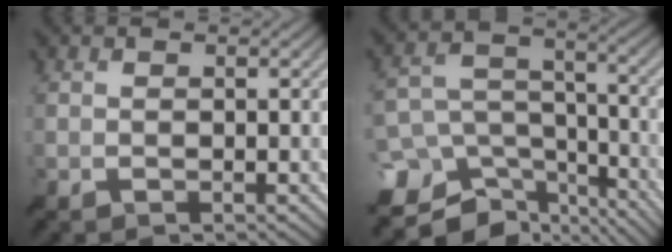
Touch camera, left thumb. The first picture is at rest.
{"total": 14.5, "force": [-9.0, 9.8, 5.9], "torque": [-0.165, -0.035, -0.113]}